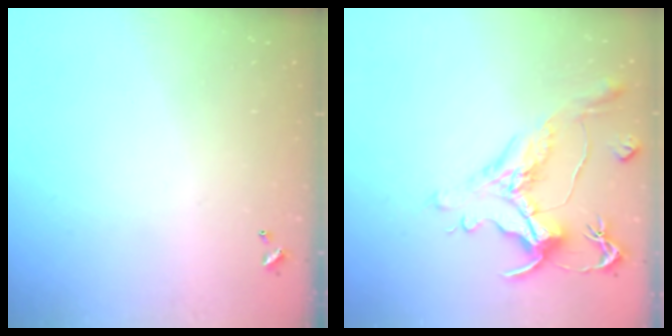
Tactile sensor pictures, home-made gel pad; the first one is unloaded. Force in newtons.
{"total": 1.5, "press": 0.4, "slide": 1.5}